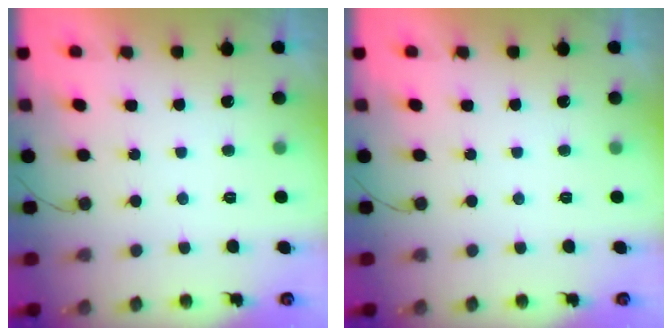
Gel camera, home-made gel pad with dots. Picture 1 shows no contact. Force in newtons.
{"total": 0.0}